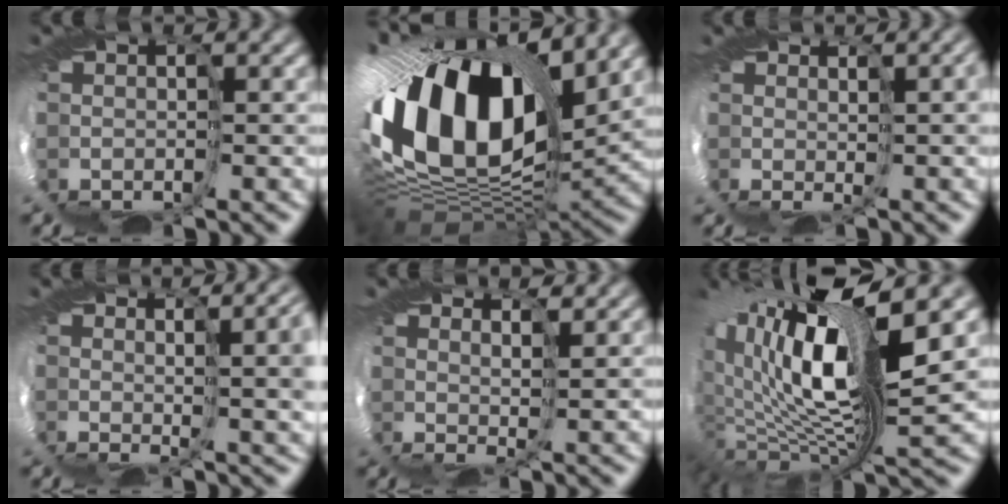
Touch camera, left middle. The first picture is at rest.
{"total": 17.2, "force": [5.1, 10.4, 12.7], "torque": [-0.270, -0.006, 0.084]}
{"total": 3.1, "force": [1.2, 0.6, 2.7], "torque": [-0.042, 0.007, 0.018]}
{"total": 6.0, "force": [1.6, 1.7, 5.5], "torque": [-0.068, 0.010, 0.028]}
{"total": 4.0, "force": [3.2, 1.0, 2.1], "torque": [-0.027, 0.018, 0.032]}
{"total": 14.6, "force": [6.1, 5.1, 12.2], "torque": [-0.261, 0.006, 0.120]}